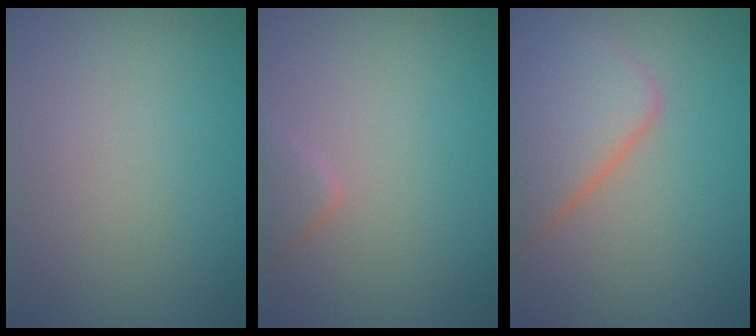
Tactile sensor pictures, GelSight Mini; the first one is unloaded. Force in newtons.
{"total": 1.6, "press": 1.6, "slide": 0.1}
{"total": 6.1, "press": 6.1, "slide": 0.3}